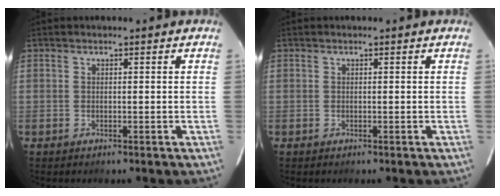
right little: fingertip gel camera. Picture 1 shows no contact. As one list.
[{"total": 0.0}]